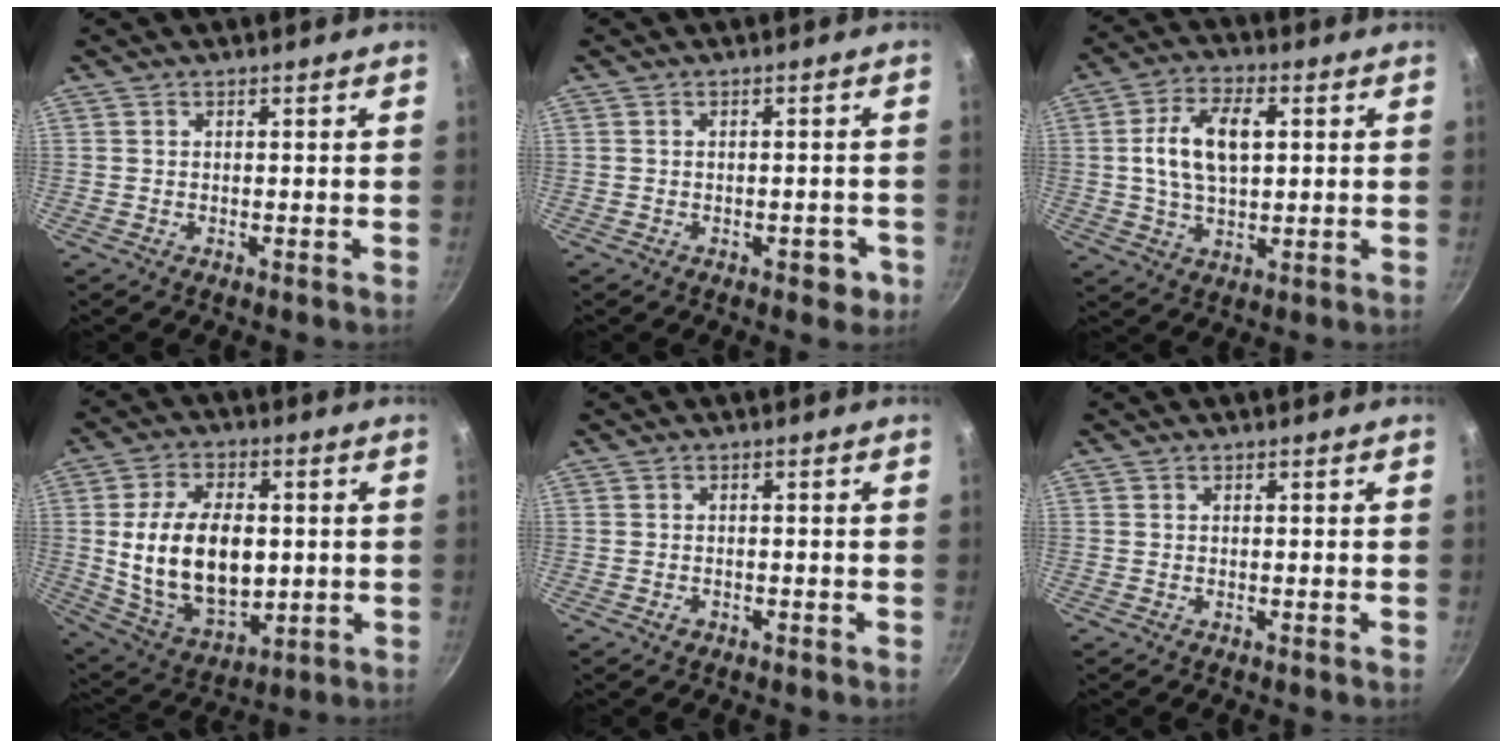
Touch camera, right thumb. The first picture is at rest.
{"total": 3.2, "force": [-1.4, 1.9, 2.1], "torque": [-0.005, 0.018, -0.007]}
{"total": 11.4, "force": [1.9, 6.5, 9.2], "torque": [-0.154, 0.011, 0.029]}
{"total": 18.5, "force": [0.4, 11.3, 14.6], "torque": [-0.239, -0.008, 0.023]}
{"total": 1.0, "force": [-0.6, 0.7, 0.4], "torque": [-0.006, 0.004, -0.009]}
{"total": 0.0}